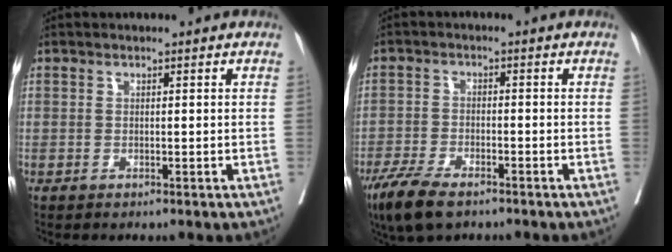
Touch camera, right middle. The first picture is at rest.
{"total": 7.5, "force": [-5.4, 2.0, 4.8], "torque": [-0.095, -0.017, -0.095]}